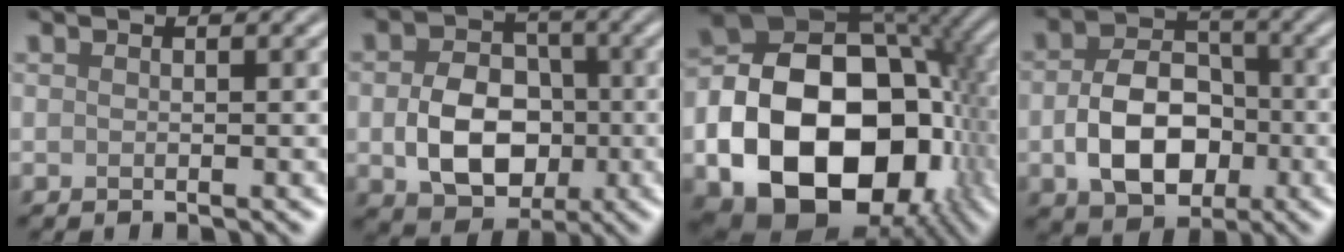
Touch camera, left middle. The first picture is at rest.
{"total": 6.9, "force": [-1.0, 5.2, 4.4], "torque": [-0.083, -0.007, -0.013]}
{"total": 19.2, "force": [-4.6, 13.6, 12.7], "torque": [-0.219, -0.033, -0.058]}
{"total": 7.1, "force": [-1.5, 5.0, 4.8], "torque": [-0.089, -0.002, -0.022]}